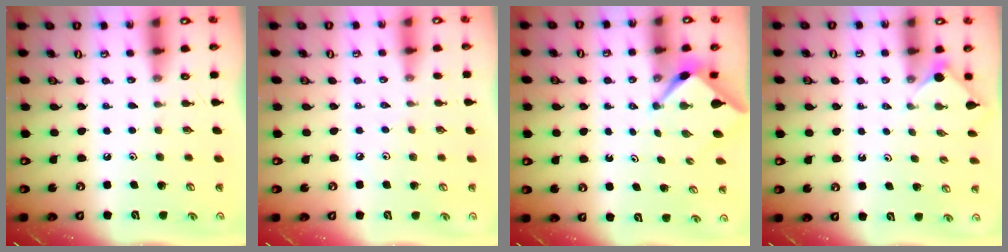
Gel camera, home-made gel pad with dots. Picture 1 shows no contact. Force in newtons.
{"total": 3.7, "press": 3.7, "slide": 0.6}
{"total": 2.4, "press": 2.4, "slide": 0.3}
{"total": 1.8, "press": 1.8, "slide": 0.4}